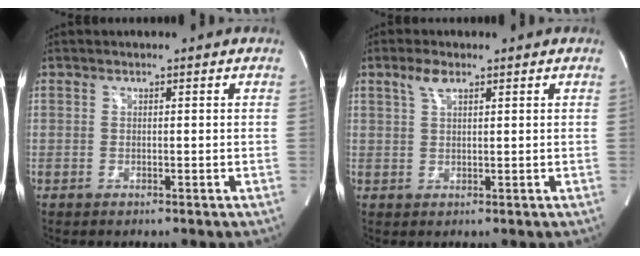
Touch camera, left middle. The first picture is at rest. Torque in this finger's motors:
{"motor_torque": [0.47, -0.33, 0.10, 0.01]}